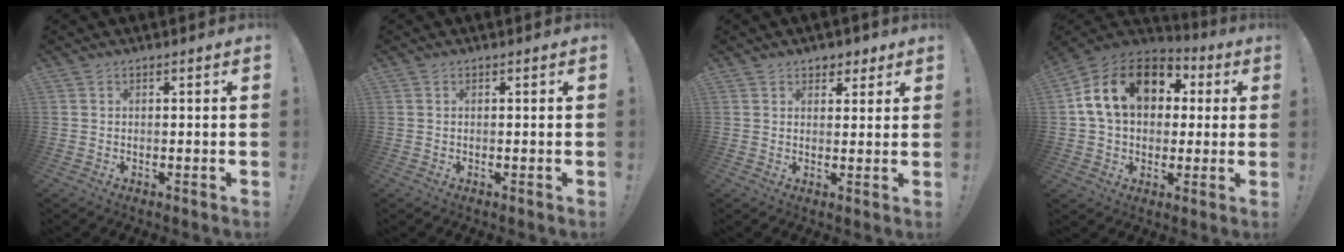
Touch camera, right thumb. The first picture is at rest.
{"total": 0.0}
{"total": 3.8, "force": [2.5, 2.8, 0.8], "torque": [0.008, -0.011, 0.041]}
{"total": 18.8, "force": [5.4, 13.4, 12.1], "torque": [-0.198, 0.005, 0.099]}